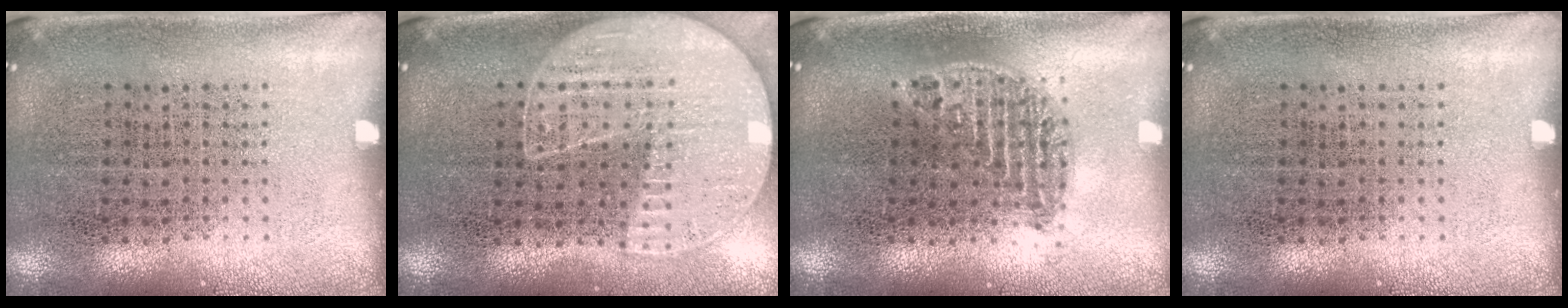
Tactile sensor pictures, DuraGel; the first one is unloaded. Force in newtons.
{"total": 1.3, "press": 1.2, "slide": 0.3}
{"total": 1.1, "press": 1.0, "slide": 0.4}
{"total": 0.0}